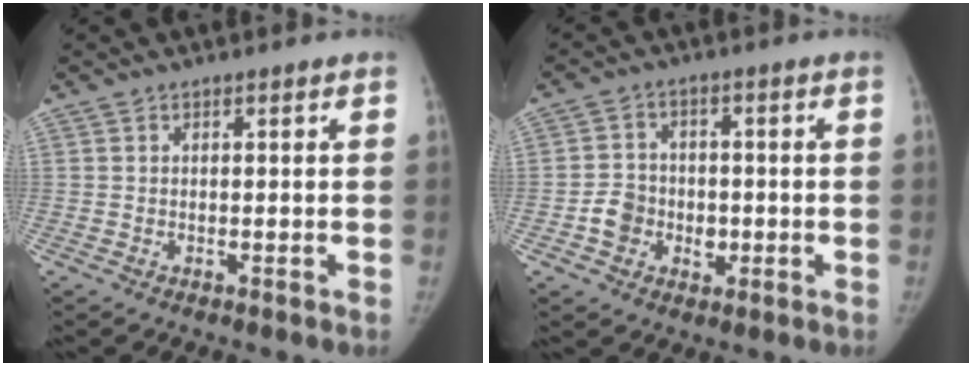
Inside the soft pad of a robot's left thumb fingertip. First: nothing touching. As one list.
[{"total": 6.7, "force": [-1.5, 5.8, 3.0], "torque": [-0.021, 0.018, -0.028]}]